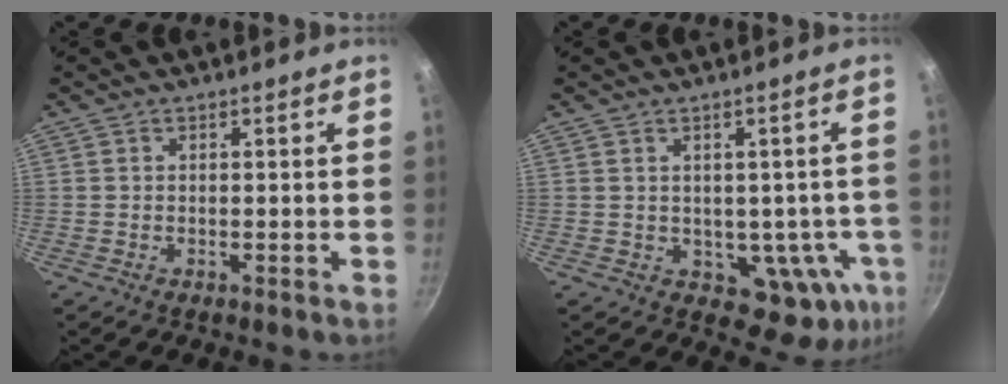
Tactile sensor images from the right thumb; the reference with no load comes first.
{"total": 9.4, "force": [-1.4, 6.5, 6.7], "torque": [-0.035, 0.009, -0.002]}